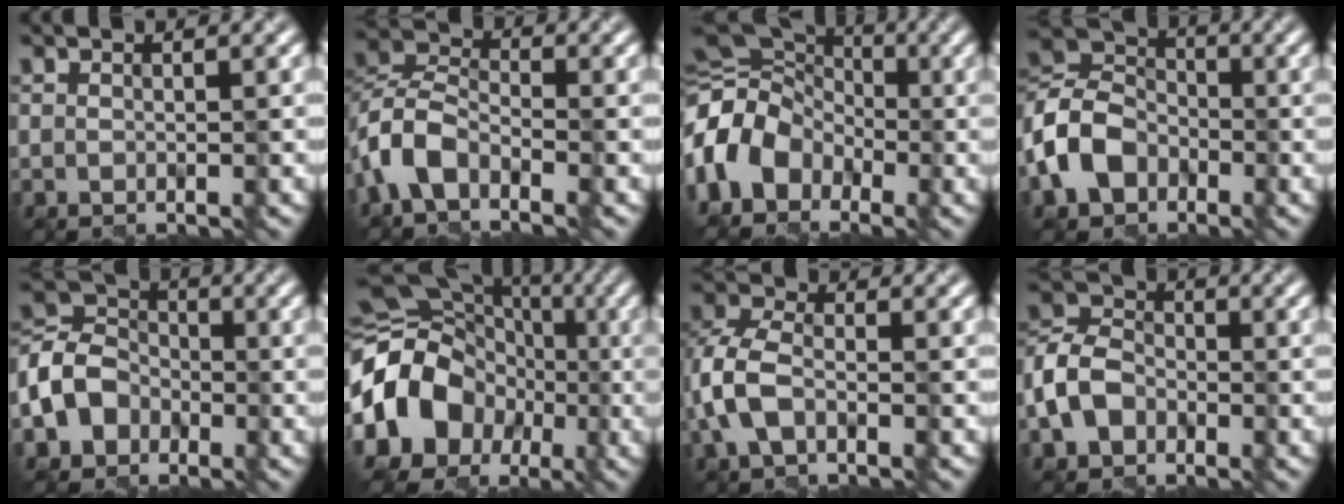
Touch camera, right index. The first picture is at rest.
{"total": 5.4, "force": [-3.3, 3.0, 3.2], "torque": [-0.064, 0.004, -0.078]}
{"total": 9.4, "force": [-2.6, 7.5, 5.1], "torque": [-0.097, 0.011, -0.072]}
{"total": 7.2, "force": [-3.0, 5.5, 3.6], "torque": [-0.077, 0.007, -0.080]}
{"total": 5.6, "force": [-2.3, 4.6, 2.2], "torque": [-0.050, 0.008, -0.057]}
{"total": 13.2, "force": [-2.0, 11.4, 6.4], "torque": [-0.124, -0.017, -0.058]}
{"total": 4.6, "force": [-1.4, 3.0, 3.3], "torque": [-0.086, 0.004, -0.037]}
{"total": 5.0, "force": [-2.0, 3.8, 2.5], "torque": [-0.056, 0.007, -0.048]}